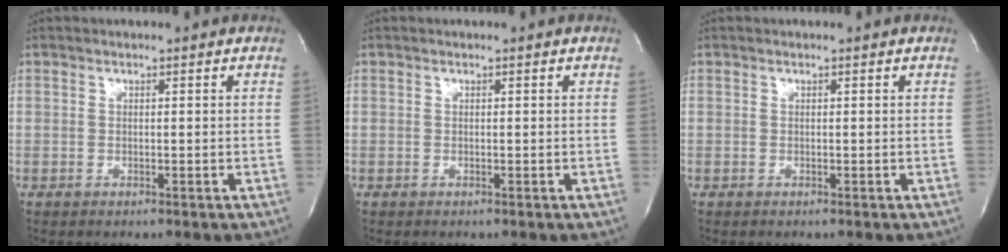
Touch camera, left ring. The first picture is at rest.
{"total": 0.0}
{"total": 0.0}